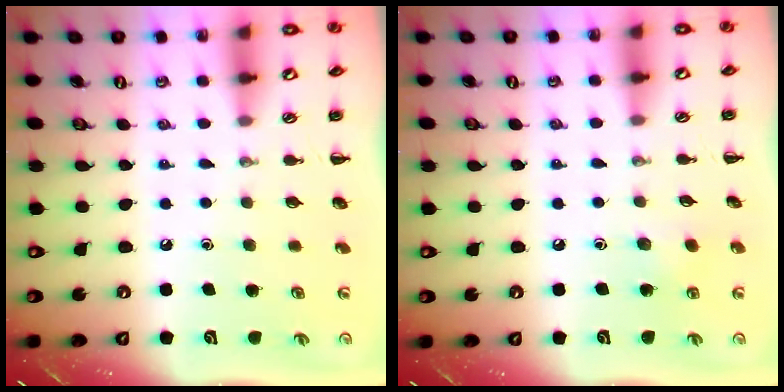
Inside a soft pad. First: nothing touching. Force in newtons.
{"total": 6.2, "press": 6.1, "slide": 1.3}